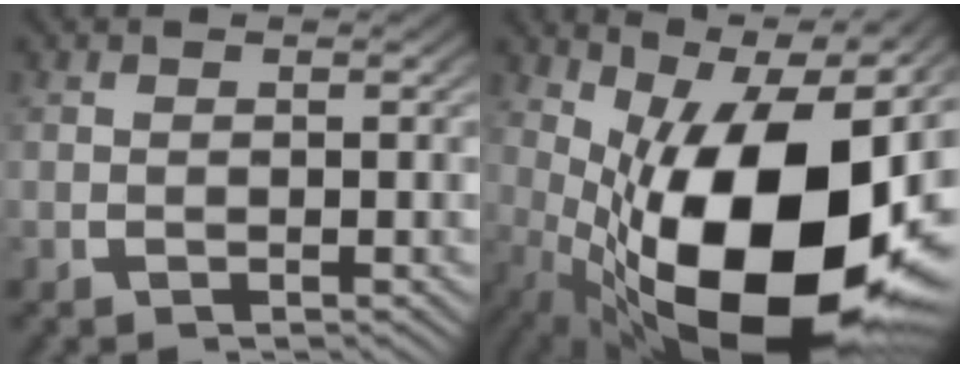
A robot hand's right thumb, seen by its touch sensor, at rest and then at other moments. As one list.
[{"total": 21.5, "force": [-1.2, 11.8, 18.0], "torque": [-0.309, -0.072, 0.027]}]